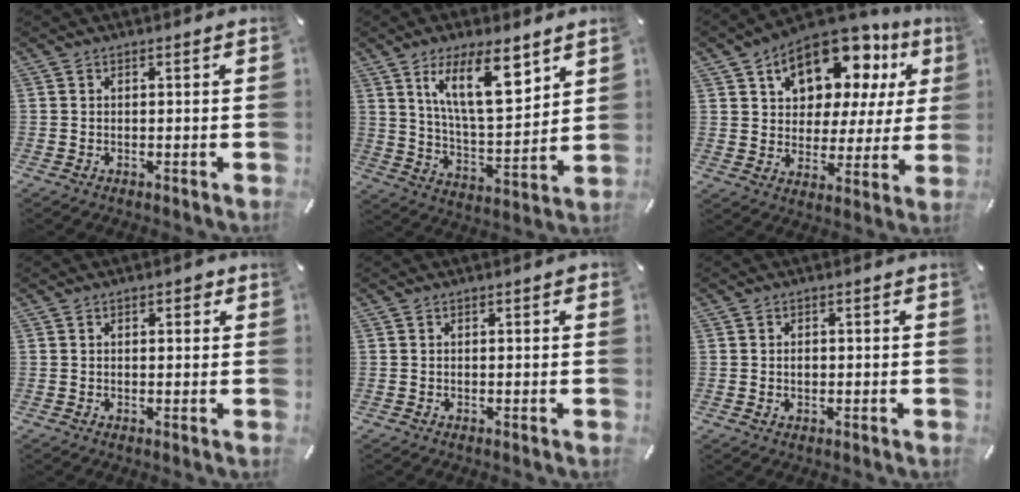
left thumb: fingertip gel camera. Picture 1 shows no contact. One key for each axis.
{"total": 16.6, "fx": 9.3, "fy": 6.3, "fz": 12.1, "tx": -0.213, "ty": -0.038, "tz": 0.156}
{"total": 16.2, "fx": 10.0, "fy": 9.5, "fz": 8.4, "tx": -0.128, "ty": -0.070, "tz": 0.172}
{"total": 1.9, "fx": 0.6, "fy": 1.1, "fz": 1.4, "tx": -0.021, "ty": 0.003, "tz": 0.007}
{"total": 0.6, "fx": 0.0, "fy": 0.2, "fz": 0.5, "tx": -0.009, "ty": 0.001, "tz": 0.000}
{"total": 1.6, "fx": 0.1, "fy": 1.2, "fz": 1.1, "tx": -0.016, "ty": 0.001, "tz": -0.002}